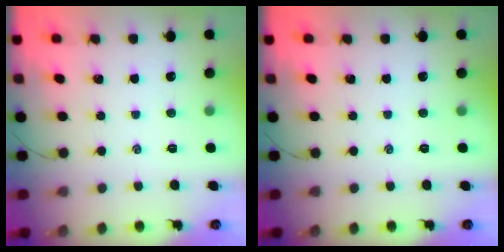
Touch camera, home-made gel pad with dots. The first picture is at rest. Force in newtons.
{"total": 0.0}